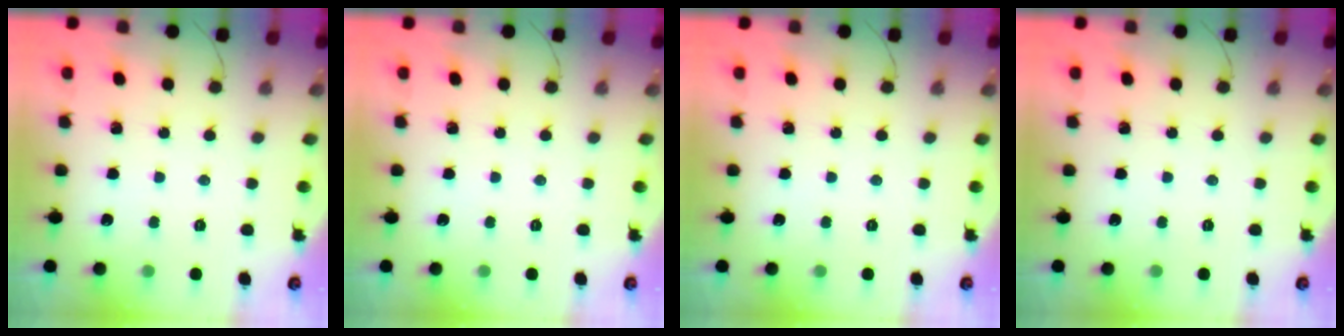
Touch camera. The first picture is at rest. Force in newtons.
{"total": 0.0}
{"total": 0.0}
{"total": 0.0}